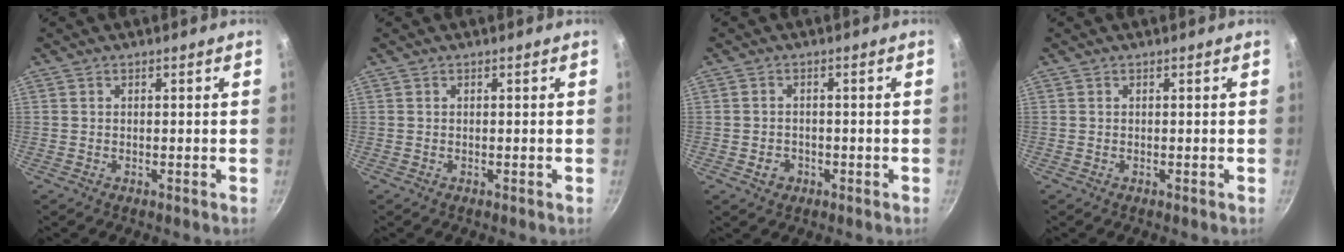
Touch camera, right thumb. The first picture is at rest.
{"total": 0.0}
{"total": 2.8, "force": [-1.1, 2.3, 1.1], "torque": [-0.012, 0.010, -0.011]}
{"total": 0.0}